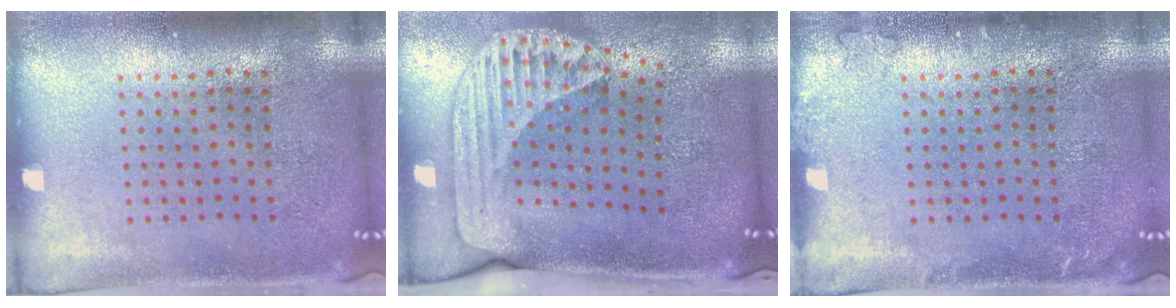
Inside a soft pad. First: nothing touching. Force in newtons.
{"total": 2.5, "press": 1.8, "slide": 1.8}
{"total": 1.0, "press": 1.0, "slide": 0.1}